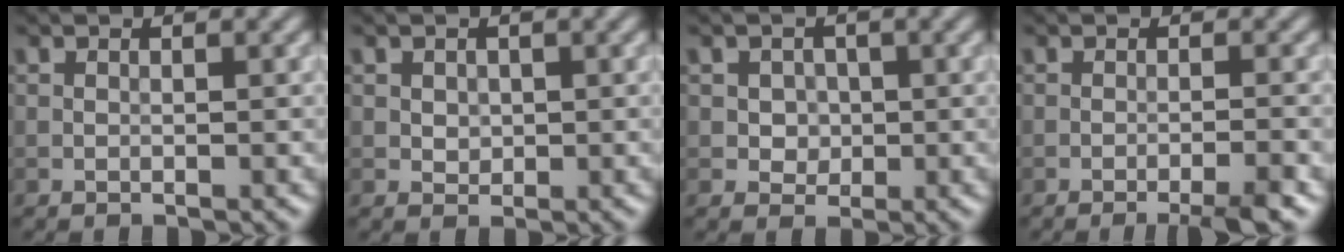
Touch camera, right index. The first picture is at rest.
{"total": 1.0, "force": [0.3, 0.9, 0.3], "torque": [-0.007, -0.004, 0.008]}
{"total": 2.1, "force": [0.2, 1.9, 0.9], "torque": [-0.005, 0.000, 0.004]}
{"total": 3.4, "force": [-2.2, 0.3, 2.5], "torque": [-0.033, 0.003, -0.040]}